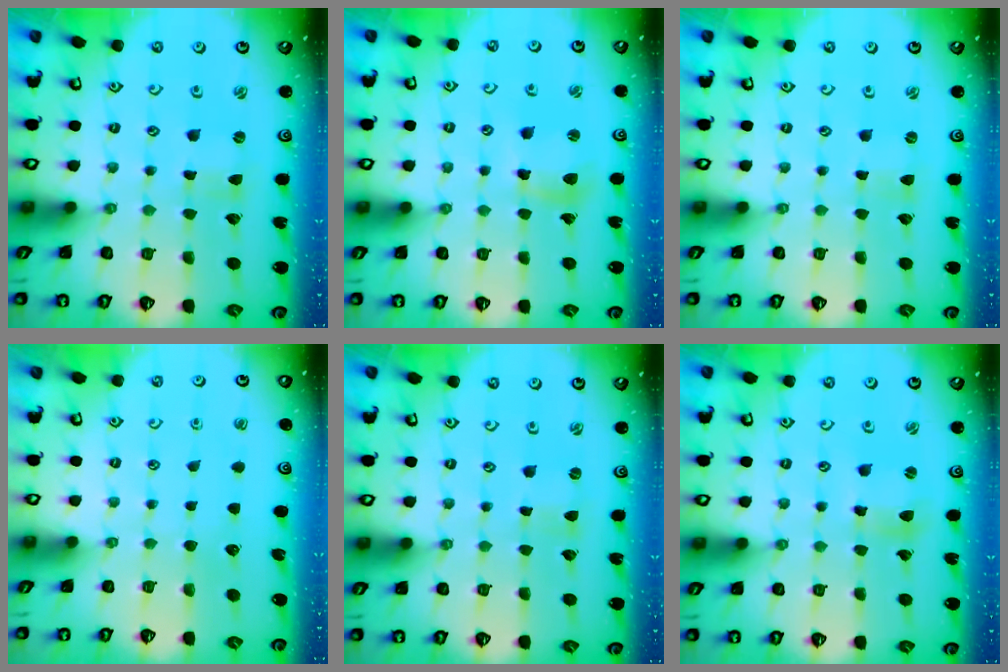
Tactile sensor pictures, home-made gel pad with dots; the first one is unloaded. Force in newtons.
{"total": 8.0, "press": 7.9, "slide": 1.1}
{"total": 0.0}
{"total": 0.0}
{"total": 0.0}
{"total": 4.7, "press": 4.7, "slide": 0.5}